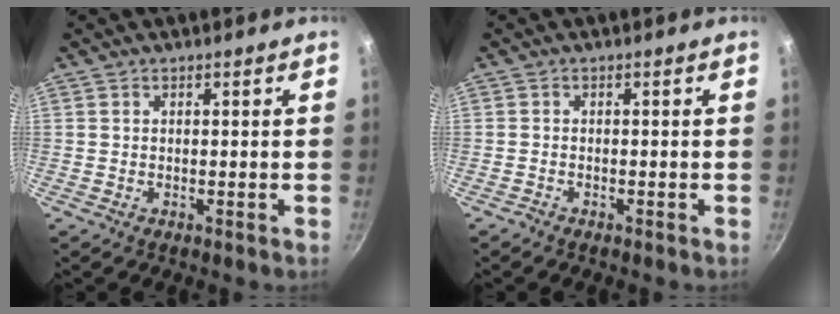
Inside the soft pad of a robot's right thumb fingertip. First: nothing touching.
{"total": 0.6, "force": [-0.6, 0.2, 0.1], "torque": [-0.017, 0.009, -0.013]}